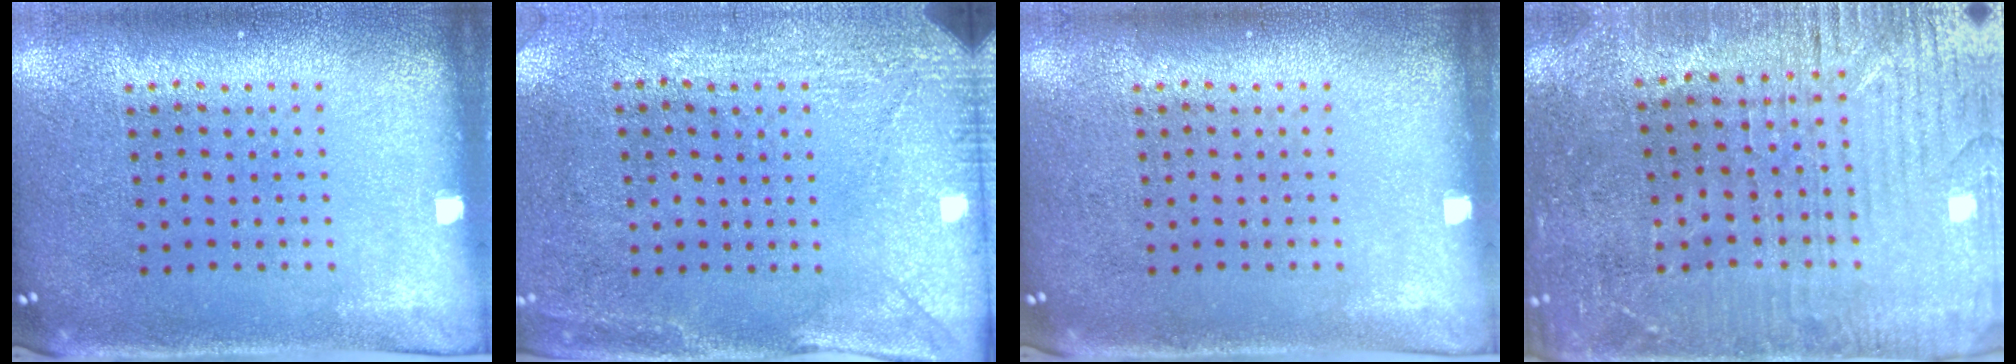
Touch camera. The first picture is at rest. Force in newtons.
{"total": 2.9, "press": 2.4, "slide": 1.6}
{"total": 0.0}
{"total": 2.2, "press": 2.2, "slide": 0.5}